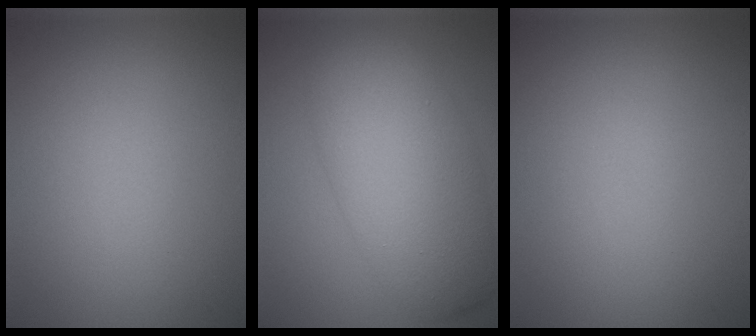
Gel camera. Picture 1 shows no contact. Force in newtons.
{"total": 7.8, "press": 7.8, "slide": 0.1}
{"total": 0.0}